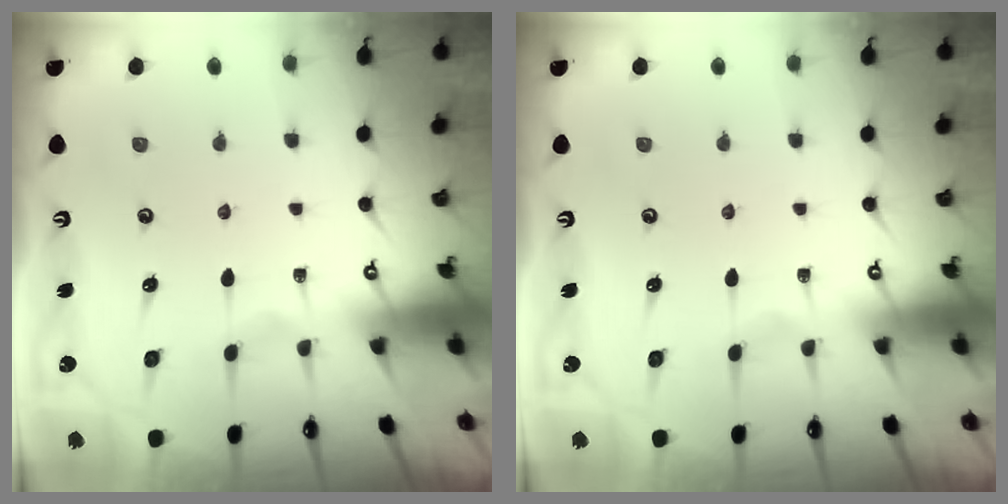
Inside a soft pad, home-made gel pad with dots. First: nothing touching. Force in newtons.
{"total": 0.0}